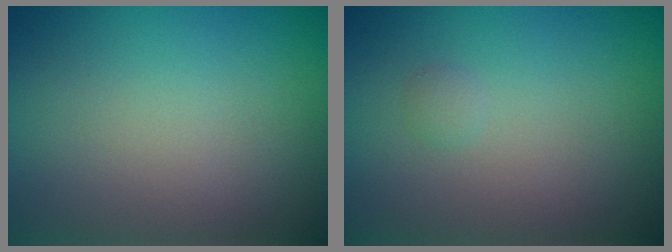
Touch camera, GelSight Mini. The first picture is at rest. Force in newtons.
{"total": 0.6, "press": 0.6, "slide": 0.1}